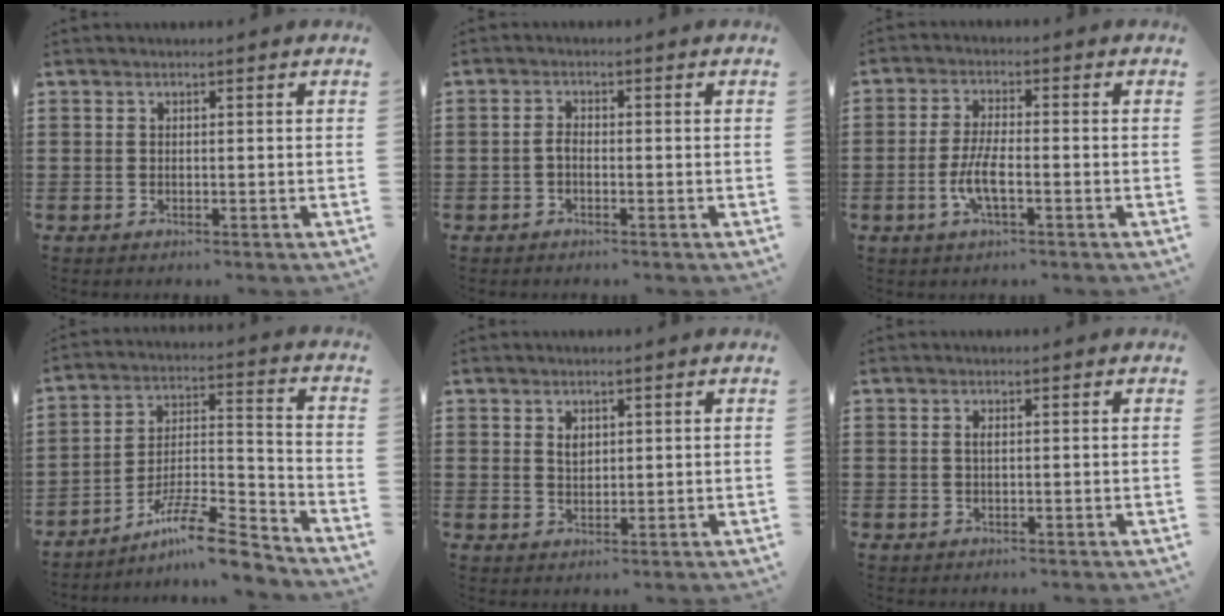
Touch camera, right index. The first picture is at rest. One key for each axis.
{"total": 1.5, "fx": -0.7, "fy": 0.6, "fz": 1.2, "tx": -0.033, "ty": -0.002, "tz": -0.016}
{"total": 5.1, "fx": -1.7, "fy": 1.3, "fz": 4.6, "tx": -0.105, "ty": -0.007, "tz": -0.039}
{"total": 10.7, "fx": -8.9, "fy": 1.4, "fz": 5.8, "tx": -0.092, "ty": 0.018, "tz": -0.171}
{"total": 1.9, "fx": 0.9, "fy": 1.2, "fz": 1.2, "tx": -0.027, "ty": 0.004, "tz": 0.016}
{"total": 0.8, "fx": 0.1, "fy": 0.2, "fz": 0.8, "tx": -0.016, "ty": 0.000, "tz": 0.002}